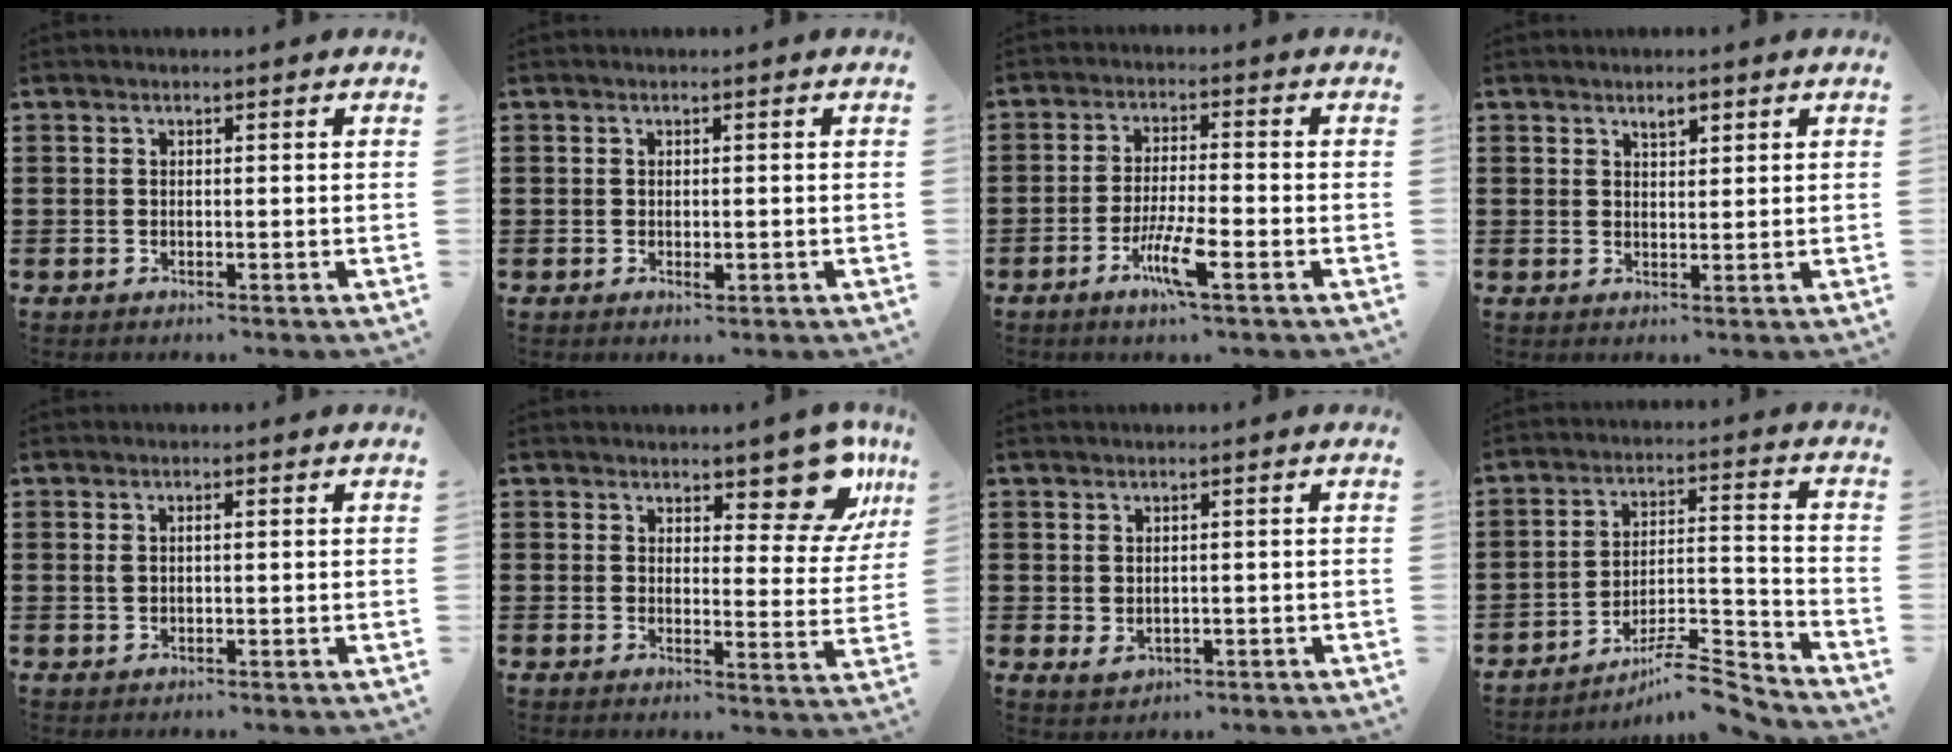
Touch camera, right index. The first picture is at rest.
{"total": 0.7, "force": [-0.1, 0.5, 0.5], "torque": [-0.010, -0.001, -0.001]}
{"total": 6.7, "force": [-3.4, 0.8, 5.7], "torque": [-0.111, -0.010, -0.061]}
{"total": 2.0, "force": [1.4, 0.9, 1.3], "torque": [-0.020, 0.001, 0.022]}
{"total": 1.2, "force": [0.2, 0.5, 1.1], "torque": [-0.024, 0.003, 0.002]}
{"total": 9.7, "force": [7.3, 3.3, 5.6], "torque": [-0.073, -0.034, 0.125]}
{"total": 1.5, "force": [0.0, 1.0, 1.1], "torque": [-0.023, 0.001, -0.001]}
{"total": 8.2, "force": [-7.1, 1.3, 3.9], "torque": [-0.054, 0.014, -0.132]}